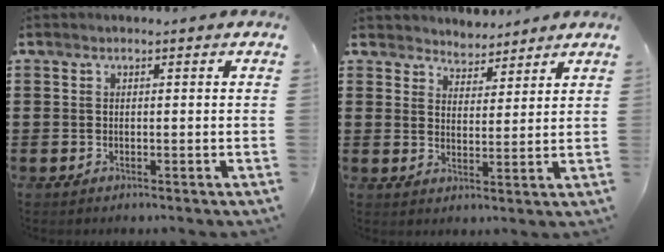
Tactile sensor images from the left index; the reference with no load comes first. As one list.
[{"total": 3.8, "force": [3.6, 1.1, -0.6], "torque": [-0.006, -0.012, 0.067]}]